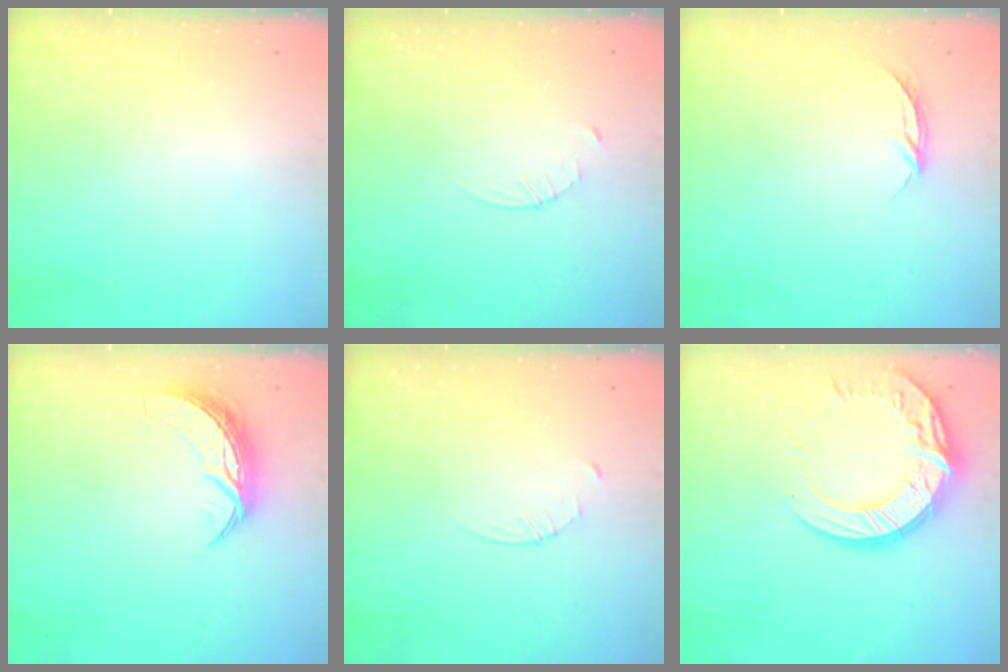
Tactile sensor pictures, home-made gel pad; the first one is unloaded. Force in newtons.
{"total": 2.3, "press": 2.3, "slide": 0.3}
{"total": 4.0, "press": 4.0, "slide": 0.5}
{"total": 7.5, "press": 7.5, "slide": 0.4}
{"total": 2.3, "press": 2.3, "slide": 0.3}
{"total": 15.2, "press": 15.2, "slide": 1.3}